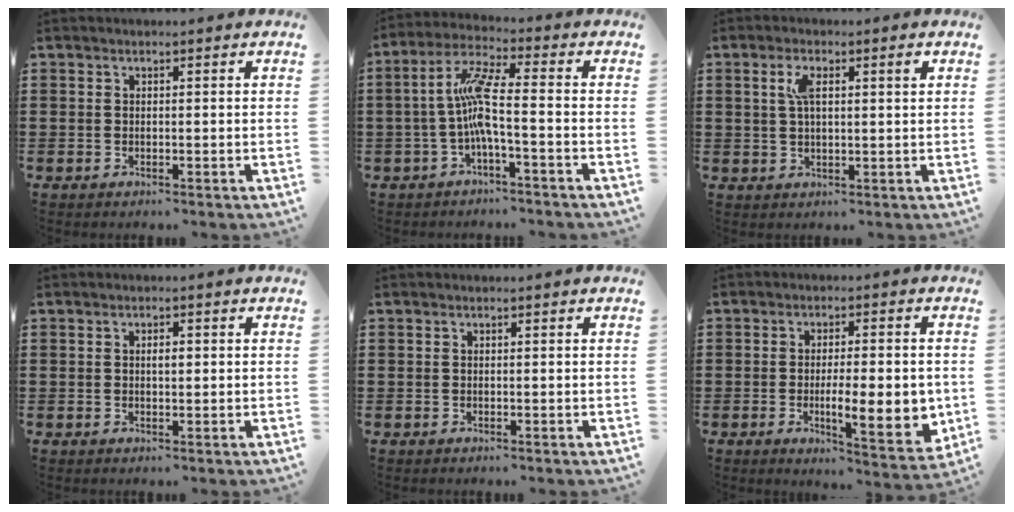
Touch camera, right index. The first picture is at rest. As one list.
[{"total": 7.7, "force": [-1.3, 1.1, 7.5], "torque": [-0.164, -0.006, -0.032]}, {"total": 4.0, "force": [1.3, 1.1, 3.6], "torque": [-0.067, 0.006, 0.018]}, {"total": 1.6, "force": [0.2, 0.5, 1.5], "torque": [-0.029, 0.004, 0.001]}, {"total": 0.0}, {"total": 9.8, "force": [-1.4, 2.8, 9.3], "torque": [-0.136, -0.012, -0.018]}]